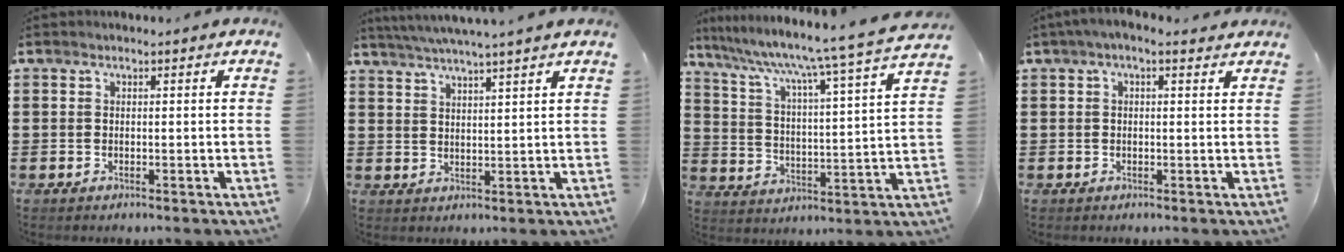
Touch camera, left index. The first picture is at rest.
{"total": 3.8, "force": [3.4, -0.9, 1.2], "torque": [-0.035, -0.013, 0.060]}
{"total": 6.6, "force": [5.2, -1.2, 3.8], "torque": [-0.096, -0.054, 0.073]}
{"total": 1.9, "force": [0.6, 0.7, 1.7], "torque": [-0.033, 0.006, 0.009]}